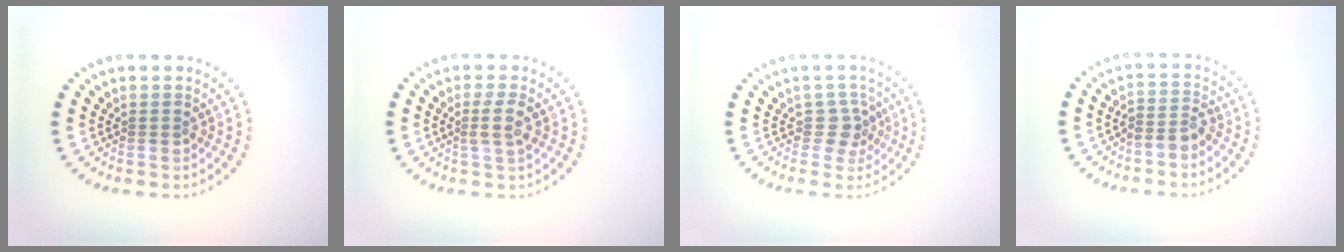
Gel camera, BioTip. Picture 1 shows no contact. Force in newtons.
{"total": 2.0, "press": 1.7, "slide": 0.9}
{"total": 1.9, "press": 1.4, "slide": 1.3}
{"total": 2.2, "press": 1.8, "slide": 1.2}